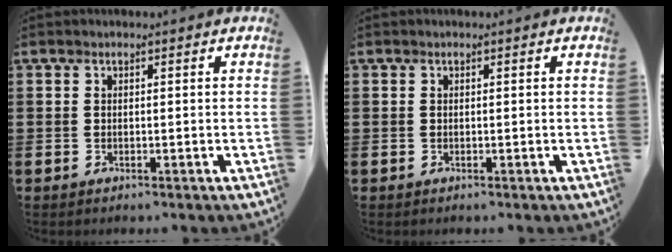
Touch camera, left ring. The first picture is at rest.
{"total": 0.0}